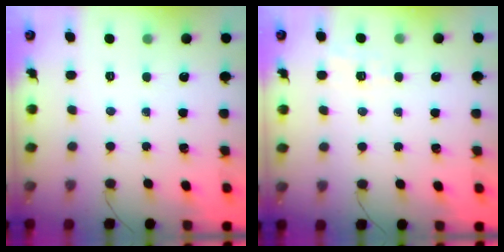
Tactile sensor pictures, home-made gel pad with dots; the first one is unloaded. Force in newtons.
{"total": 1.4, "press": 0.6, "slide": 1.3}